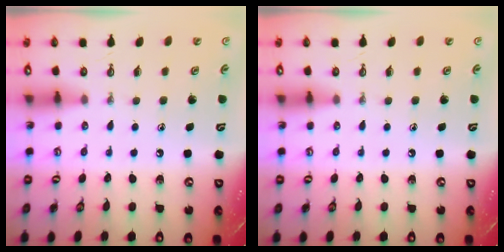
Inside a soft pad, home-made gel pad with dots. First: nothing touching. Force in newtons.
{"total": 0.0}